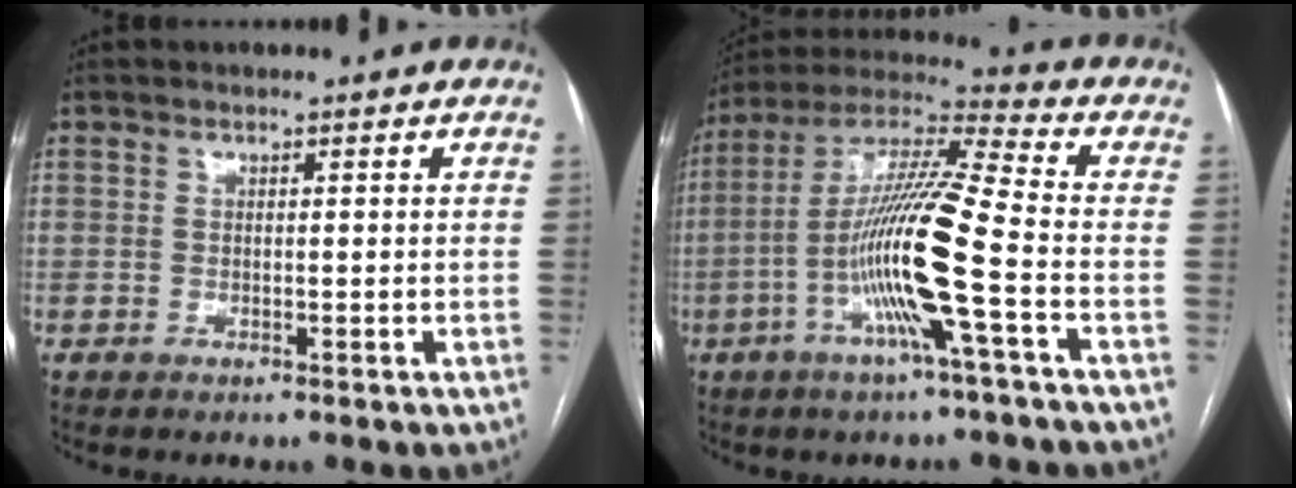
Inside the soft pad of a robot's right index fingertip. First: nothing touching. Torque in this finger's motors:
{"motor_torque": [2.14, 0.00, 1.05, 0.21]}